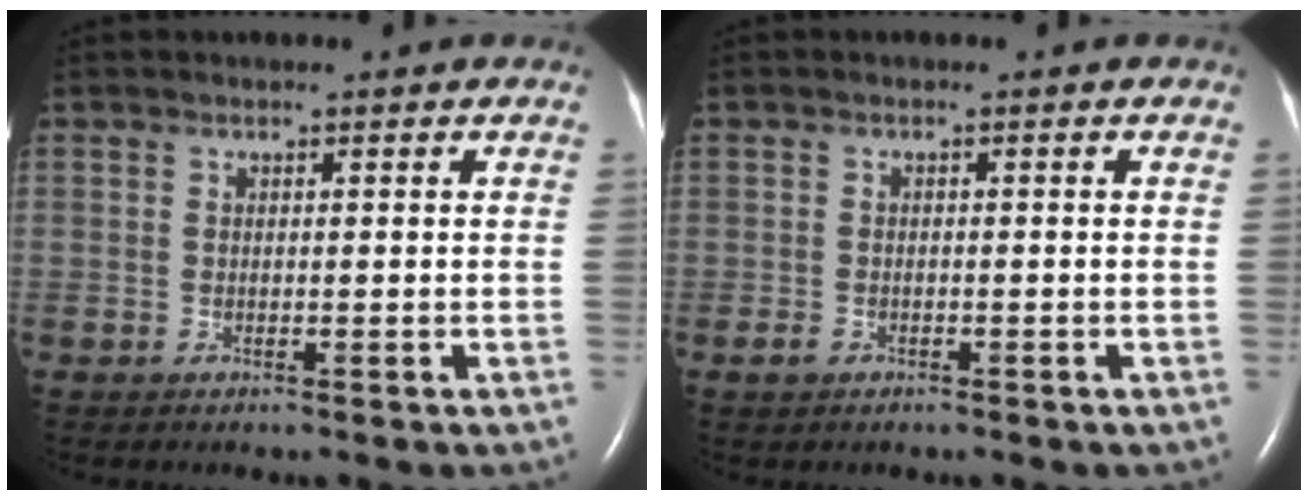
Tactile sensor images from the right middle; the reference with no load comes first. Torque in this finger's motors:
{"motor_torque": [0.36, -0.67, 0.06, 0.00]}